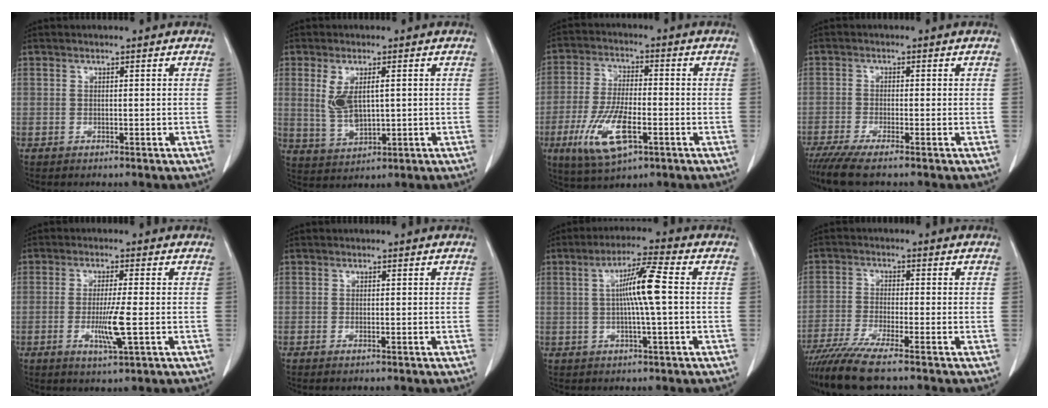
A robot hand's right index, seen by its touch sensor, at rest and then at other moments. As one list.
[{"total": 6.0, "force": [1.1, 2.4, 5.4], "torque": [-0.112, 0.003, 0.031]}, {"total": 11.1, "force": [-4.3, 3.8, 9.6], "torque": [-0.199, -0.012, -0.075]}, {"total": 4.4, "force": [-3.4, -0.2, 2.8], "torque": [-0.048, -0.010, -0.065]}, {"total": 5.9, "force": [-1.3, -0.3, 5.7], "torque": [-0.109, -0.014, -0.021]}, {"total": 0.7, "force": [-0.4, 0.1, 0.5], "torque": [-0.009, -0.001, -0.006]}, {"total": 7.6, "force": [0.5, -0.3, 7.5], "torque": [-0.137, 0.007, 0.004]}, {"total": 7.8, "force": [-6.2, -0.7, 4.6], "torque": [-0.080, -0.023, -0.114]}]